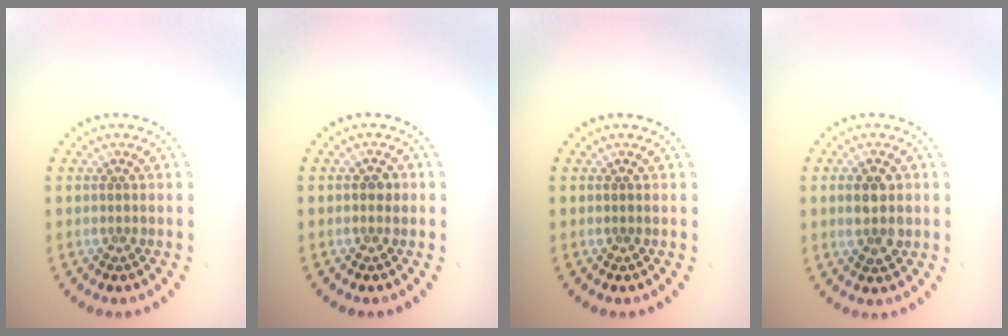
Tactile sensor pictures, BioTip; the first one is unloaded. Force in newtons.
{"total": 1.2, "press": 1.2, "slide": 0.1}
{"total": 0.0}
{"total": 2.4, "press": 2.4, "slide": 0.2}